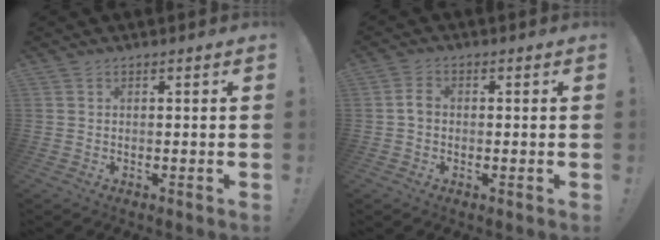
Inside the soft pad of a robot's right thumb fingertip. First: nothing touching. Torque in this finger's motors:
{"motor_torque": [0.25, 0.25, -0.20, 0.08, -0.01]}